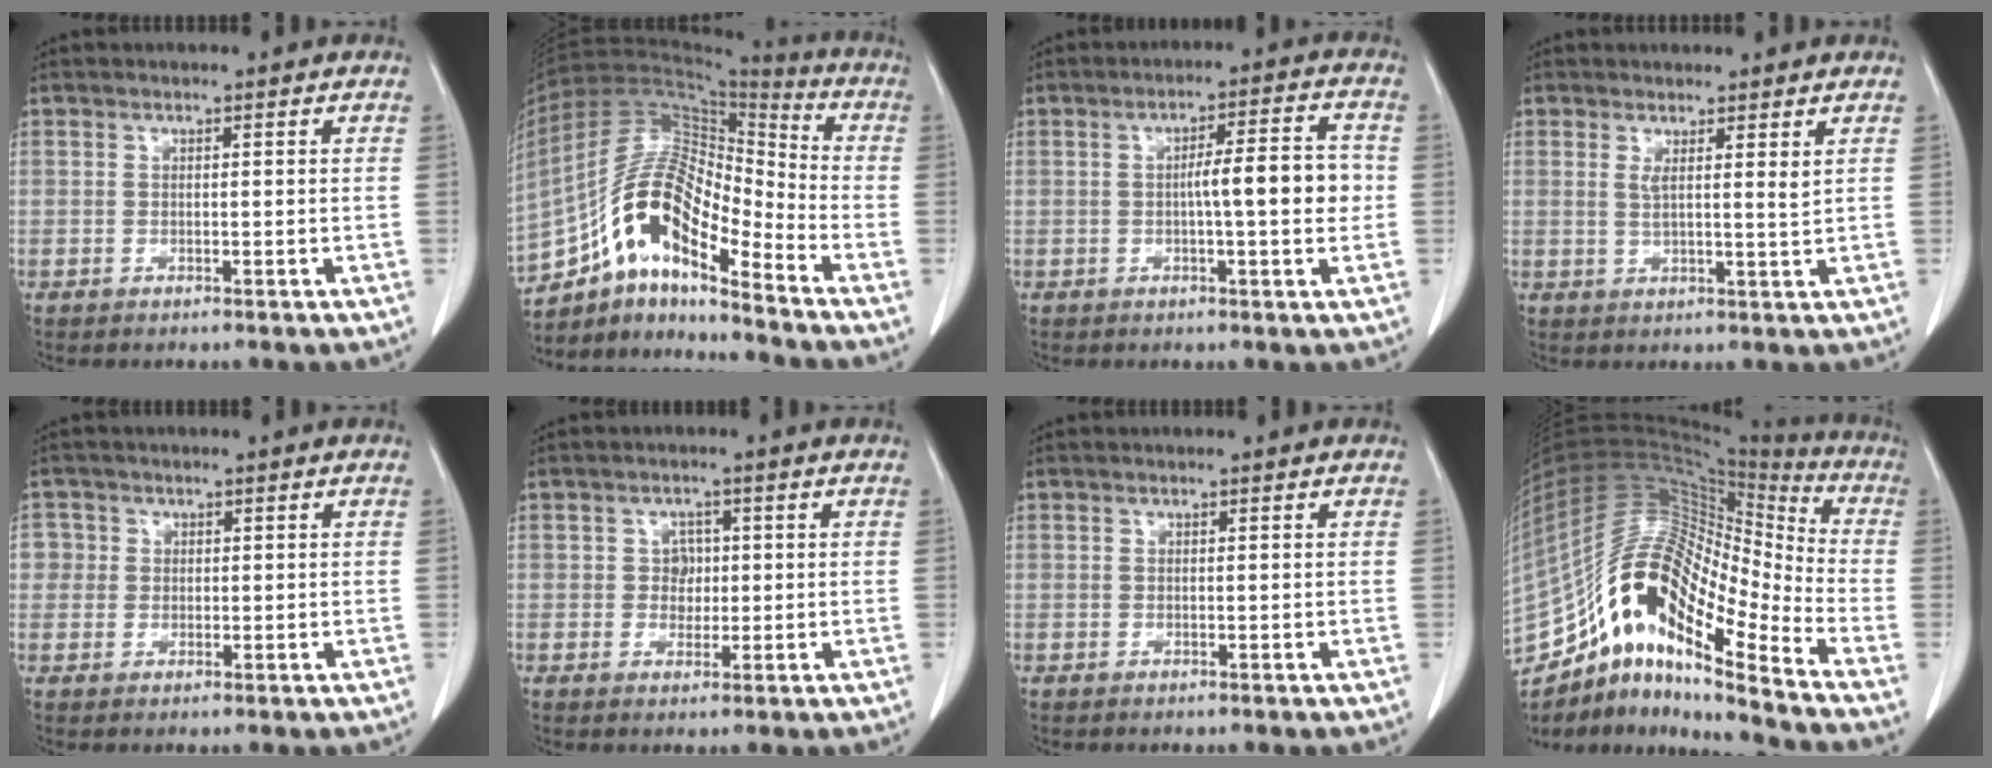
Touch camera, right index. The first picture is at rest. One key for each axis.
{"total": 15.0, "fx": -9.2, "fy": 4.4, "fz": 11.0, "tx": -0.210, "ty": 0.041, "tz": -0.161}
{"total": 7.9, "fx": -0.4, "fy": 1.0, "fz": 7.9, "tx": -0.115, "ty": 0.015, "tz": -0.007}
{"total": 3.1, "fx": 1.6, "fy": 0.0, "fz": 2.6, "tx": -0.049, "ty": -0.010, "tz": 0.028}
{"total": 3.0, "fx": 0.5, "fy": 2.9, "fz": 0.1, "tx": 0.018, "ty": 0.006, "tz": 0.005}
{"total": 2.7, "fx": 0.2, "fy": 2.3, "fz": 1.2, "tx": -0.012, "ty": 0.004, "tz": 0.003}
{"total": 0.0}
{"total": 22.5, "fx": -14.5, "fy": 5.6, "fz": 16.3, "tx": -0.331, "ty": 0.034, "tz": -0.257}